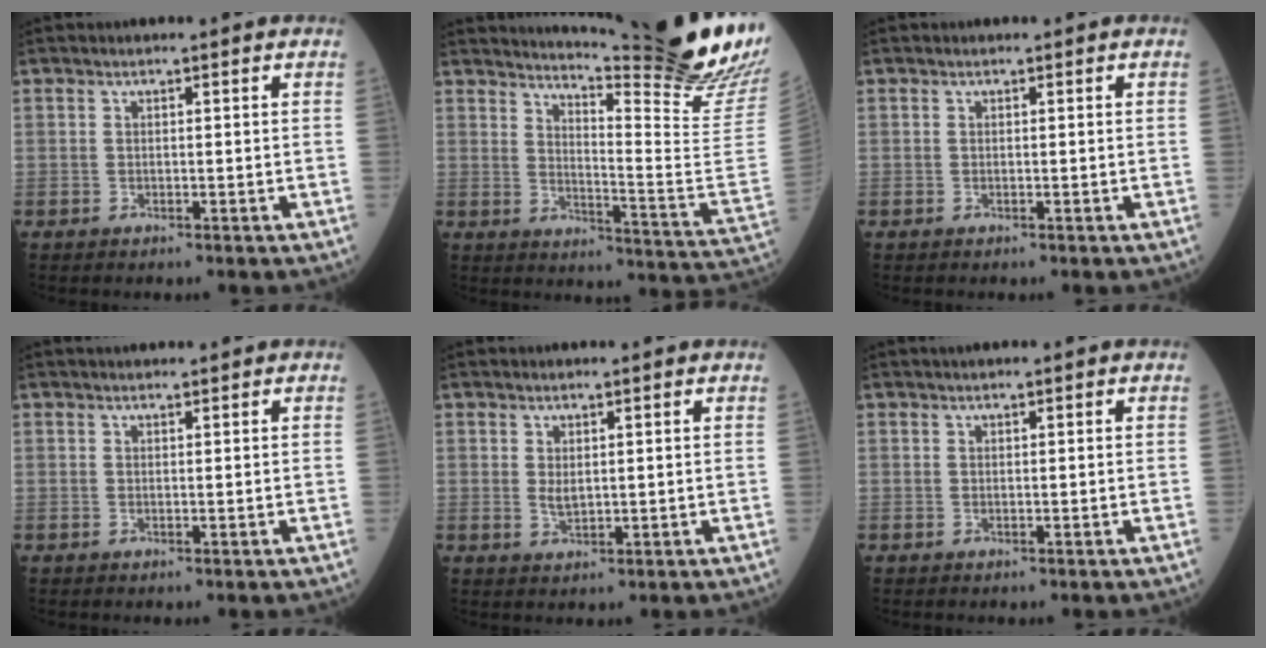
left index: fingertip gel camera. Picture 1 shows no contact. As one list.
[{"total": 22.1, "force": [19.4, -2.6, 10.4], "torque": [-0.168, -0.144, 0.244]}, {"total": 0.0}, {"total": 2.4, "force": [2.2, 0.2, 0.9], "torque": [-0.010, 0.020, 0.032]}, {"total": 1.9, "force": [0.8, 0.8, 1.5], "torque": [-0.035, 0.002, 0.021]}, {"total": 1.1, "force": [0.9, 0.0, 0.7], "torque": [-0.009, 0.015, 0.016]}]